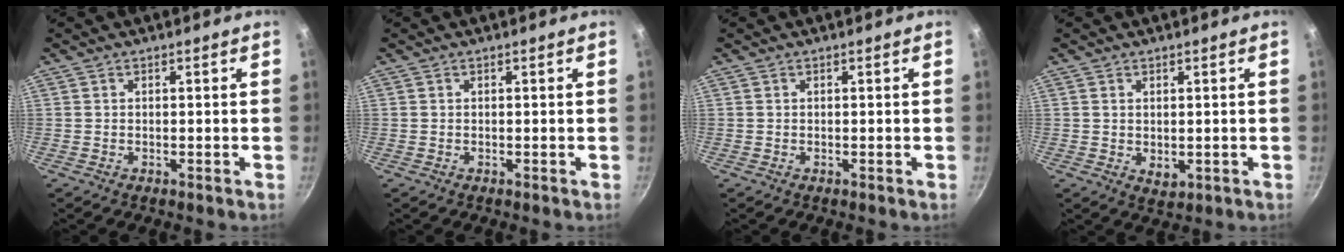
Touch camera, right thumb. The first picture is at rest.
{"total": 0.0}
{"total": 0.0}
{"total": 2.5, "force": [0.3, 1.7, 1.8], "torque": [-0.027, -0.007, 0.008]}